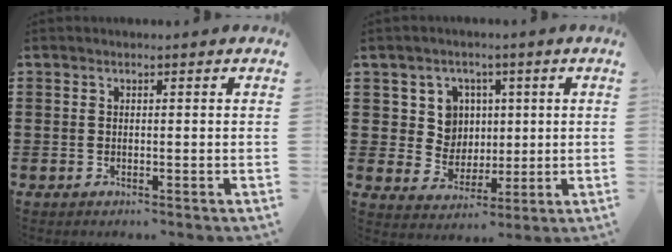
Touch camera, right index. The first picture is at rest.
{"total": 6.9, "force": [1.8, 6.2, 2.3], "torque": [-0.060, 0.011, 0.031]}